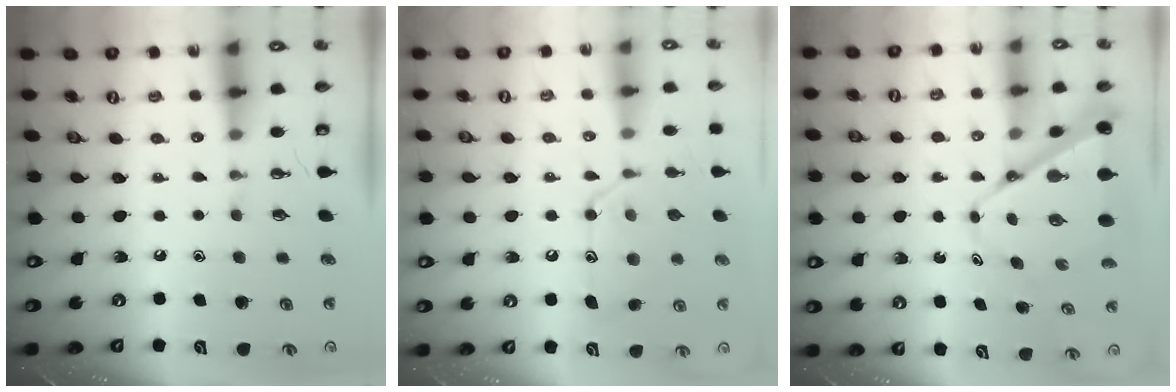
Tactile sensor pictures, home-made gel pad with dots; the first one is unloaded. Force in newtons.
{"total": 16.5, "press": 16.5, "slide": 1.3}
{"total": 10.1, "press": 10.0, "slide": 0.9}